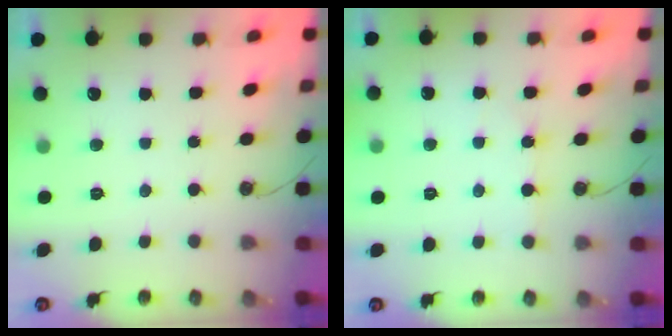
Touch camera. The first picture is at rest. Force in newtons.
{"total": 3.0, "press": 3.0, "slide": 0.4}